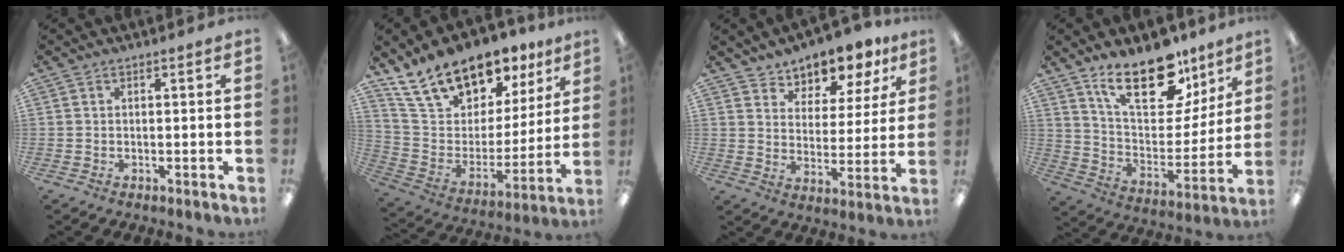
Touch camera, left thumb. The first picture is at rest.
{"total": 18.4, "force": [14.3, 9.3, 6.9], "torque": [-0.131, -0.095, 0.259]}
{"total": 8.5, "force": [7.7, 3.4, 0.9], "torque": [-0.020, -0.072, 0.138]}
{"total": 21.4, "force": [14.2, 10.0, 12.5], "torque": [-0.188, -0.082, 0.245]}